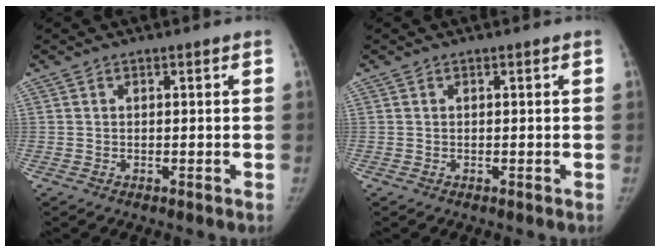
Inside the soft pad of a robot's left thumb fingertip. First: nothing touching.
{"total": 0.0}